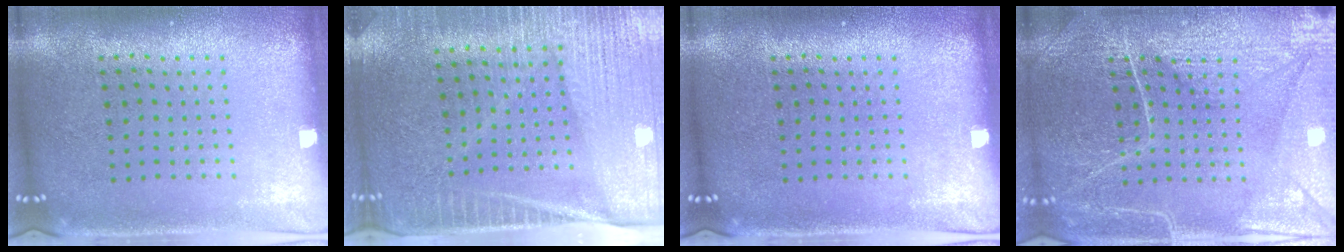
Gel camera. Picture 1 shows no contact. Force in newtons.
{"total": 4.1, "press": 3.7, "slide": 1.8}
{"total": 0.0}
{"total": 6.2, "press": 6.2, "slide": 0.7}